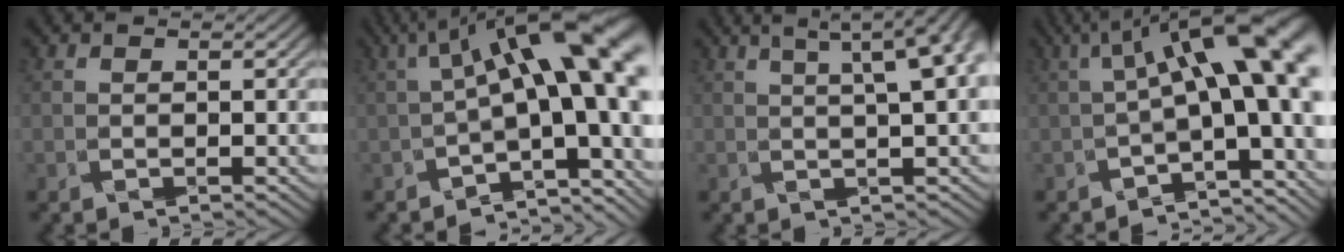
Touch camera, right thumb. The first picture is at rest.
{"total": 16.0, "force": [0.7, 5.9, 14.8], "torque": [-0.214, 0.003, 0.029]}
{"total": 6.6, "force": [2.6, 0.9, 6.0], "torque": [-0.086, 0.024, 0.038]}
{"total": 14.6, "force": [0.9, 5.0, 13.7], "torque": [-0.197, 0.011, 0.026]}